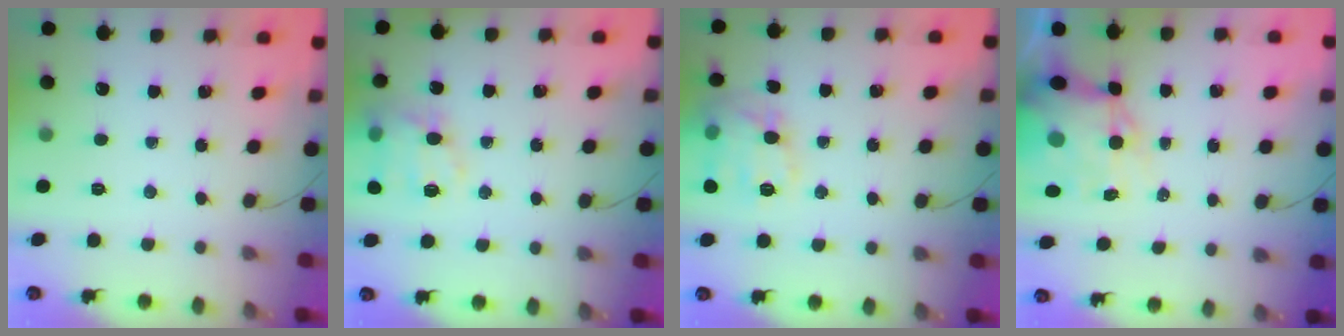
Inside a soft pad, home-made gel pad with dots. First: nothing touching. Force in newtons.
{"total": 15.1, "press": 14.9, "slide": 2.7}
{"total": 14.4, "press": 14.4, "slide": 0.4}
{"total": 11.1, "press": 10.7, "slide": 2.8}